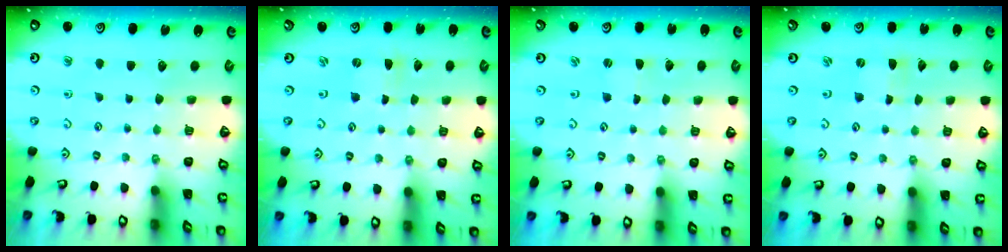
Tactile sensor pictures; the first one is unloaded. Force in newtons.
{"total": 0.0}
{"total": 0.0}
{"total": 0.0}